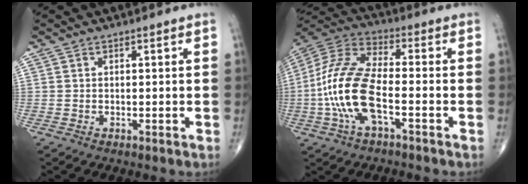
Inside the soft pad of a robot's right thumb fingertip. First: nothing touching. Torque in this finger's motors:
{"motor_torque": [0.99, 0.86, 1.97, -0.13, 0.30]}